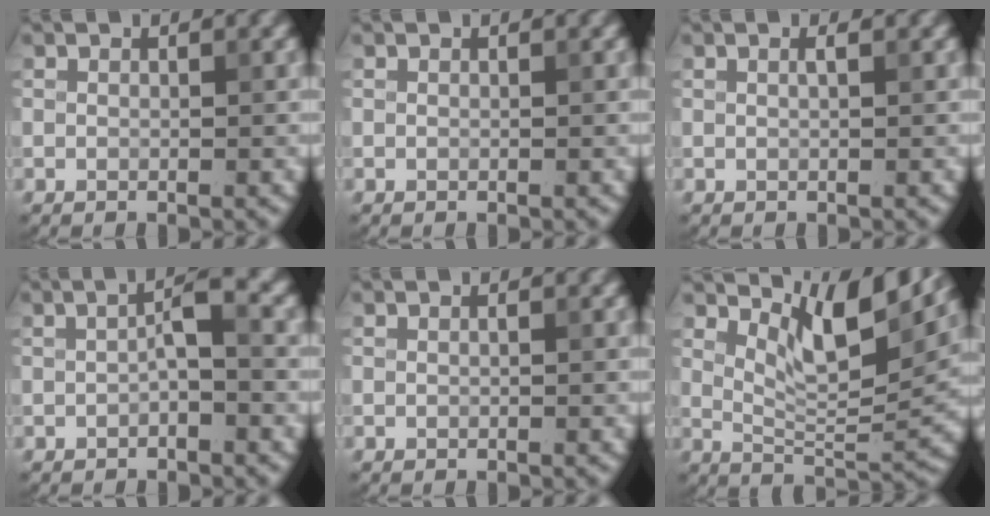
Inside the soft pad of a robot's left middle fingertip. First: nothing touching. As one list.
[{"total": 0.0}, {"total": 0.7, "force": [0.3, 0.2, 0.6], "torque": [-0.009, 0.004, 0.002]}, {"total": 2.1, "force": [-0.4, 0.5, 2.0], "torque": [-0.037, 0.011, -0.009]}, {"total": 0.0}, {"total": 7.3, "force": [4.5, 2.0, 5.3], "torque": [-0.090, -0.004, 0.076]}]